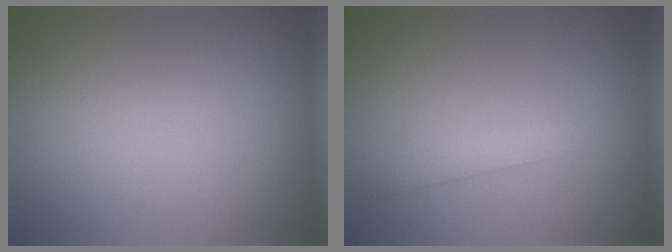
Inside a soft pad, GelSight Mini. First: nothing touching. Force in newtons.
{"total": 1.5, "press": 1.5, "slide": 0.0}